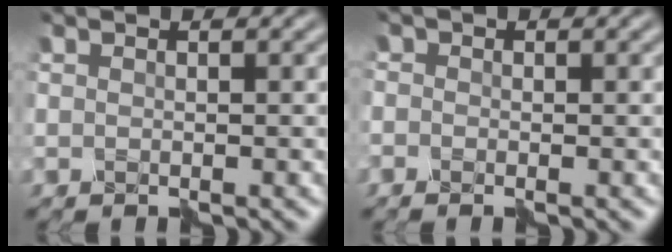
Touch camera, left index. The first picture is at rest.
{"total": 1.5, "force": [-0.9, 1.0, 0.7], "torque": [-0.008, -0.002, -0.018]}